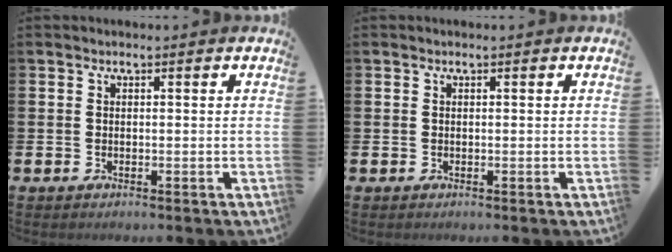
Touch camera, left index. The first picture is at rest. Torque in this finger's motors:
{"motor_torque": [-0.05, 0.05, 0.00, 0.00]}